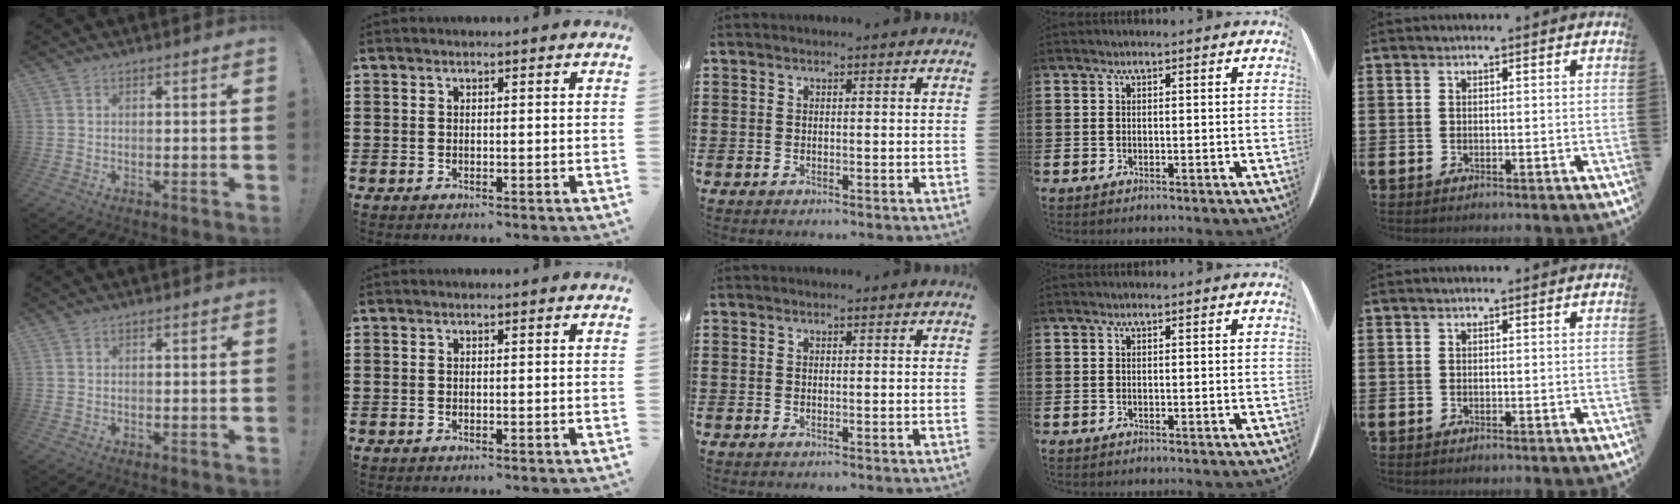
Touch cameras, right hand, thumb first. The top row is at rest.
{}